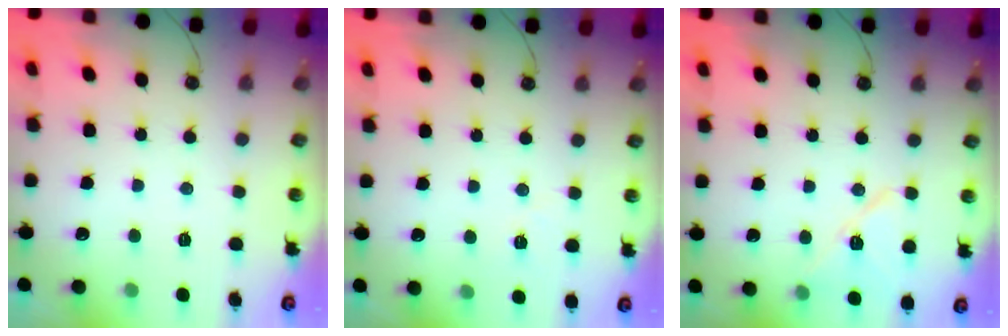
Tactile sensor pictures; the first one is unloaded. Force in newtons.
{"total": 4.1, "press": 3.7, "slide": 1.8}
{"total": 11.2, "press": 10.3, "slide": 4.5}